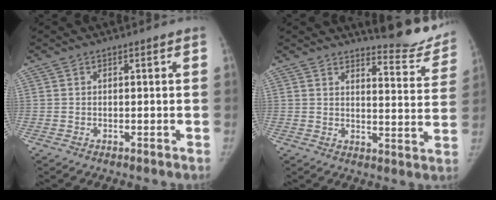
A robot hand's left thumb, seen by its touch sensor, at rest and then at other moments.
{"total": 12.0, "force": [11.5, 2.0, 2.5], "torque": [-0.007, -0.120, 0.130]}